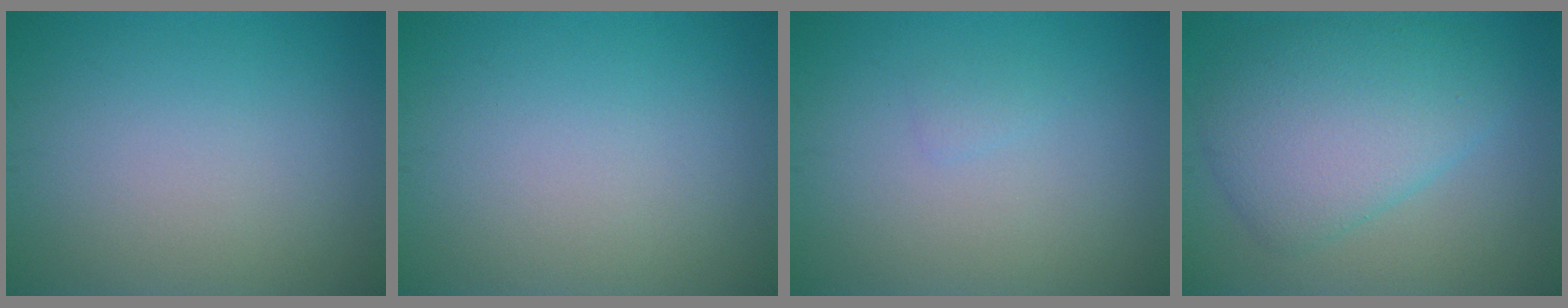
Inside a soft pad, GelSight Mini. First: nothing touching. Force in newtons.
{"total": 0.0}
{"total": 0.6, "press": 0.6, "slide": 0.0}
{"total": 6.8, "press": 6.8, "slide": 0.1}